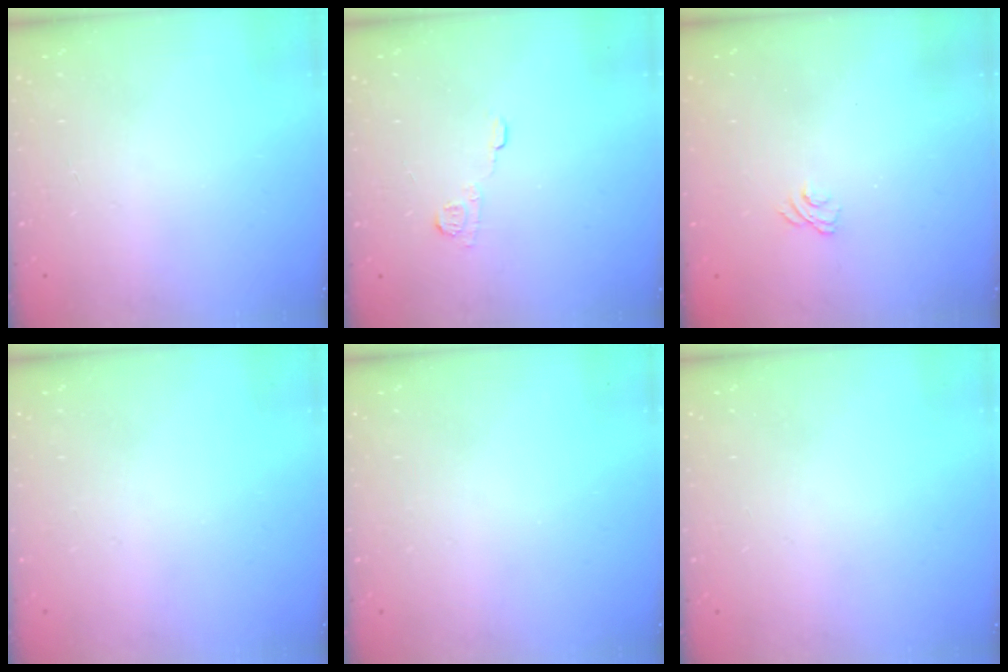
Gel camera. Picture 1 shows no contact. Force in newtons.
{"total": 5.9, "press": 5.8, "slide": 0.4}
{"total": 1.5, "press": 0.9, "slide": 1.2}
{"total": 0.0}
{"total": 0.0}
{"total": 0.0}